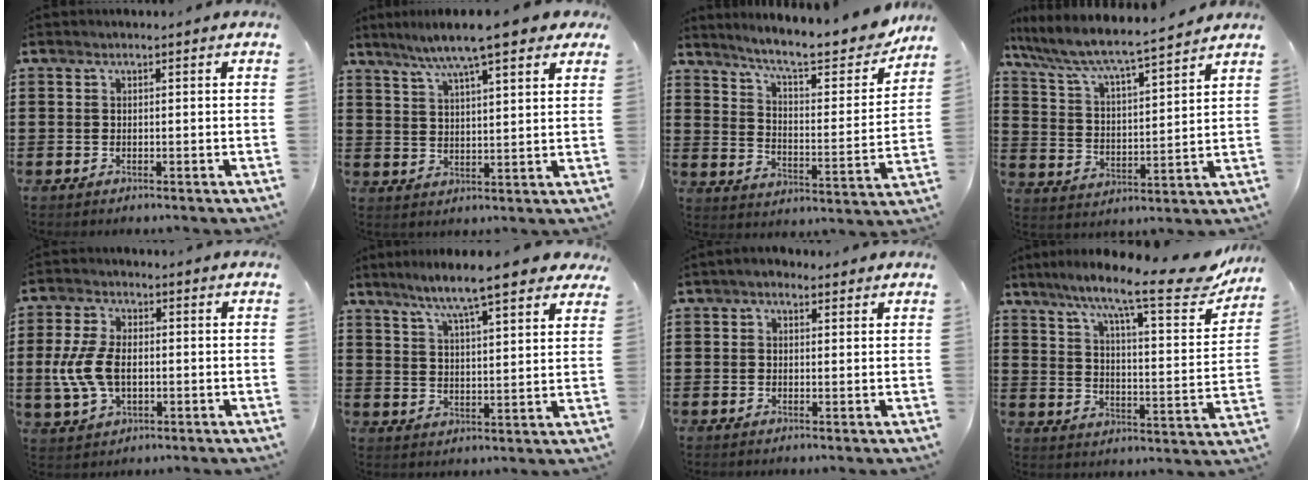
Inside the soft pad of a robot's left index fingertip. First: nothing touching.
{"total": 8.7, "force": [6.8, 0.9, 5.4], "torque": [-0.123, -0.011, 0.119]}
{"total": 9.4, "force": [8.1, 1.0, 4.7], "torque": [-0.108, -0.055, 0.132]}
{"total": 5.9, "force": [5.3, 0.1, 2.4], "torque": [-0.074, -0.038, 0.082]}
{"total": 8.0, "force": [-0.7, 4.6, 6.6], "torque": [-0.159, 0.000, -0.019]}
{"total": 8.6, "force": [7.1, 0.6, 4.7], "torque": [-0.107, -0.024, 0.121]}
{"total": 1.5, "force": [0.8, 1.0, 0.8], "torque": [-0.018, 0.007, 0.013]}
{"total": 12.6, "force": [9.9, 0.9, 7.7], "torque": [-0.143, -0.070, 0.153]}